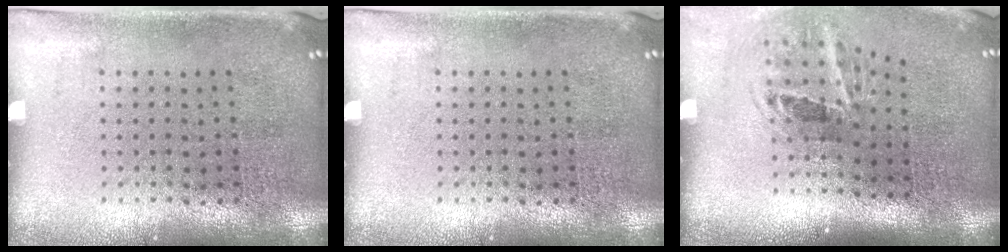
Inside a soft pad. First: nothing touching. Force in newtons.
{"total": 0.0}
{"total": 2.0, "press": 1.2, "slide": 1.6}